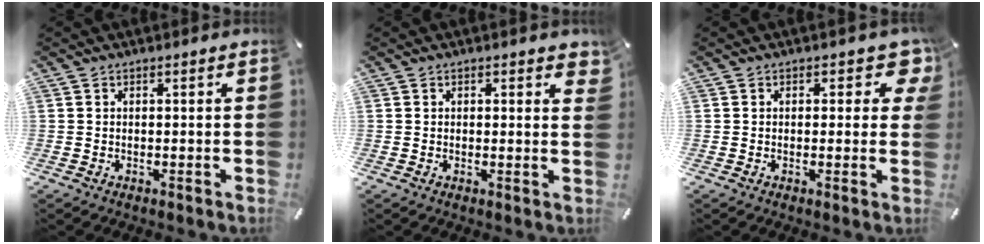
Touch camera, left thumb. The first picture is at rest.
{"total": 0.9, "force": [0.4, 0.5, 0.6], "torque": [-0.005, 0.000, 0.005]}
{"total": 5.0, "force": [2.2, 2.9, 3.5], "torque": [-0.026, -0.011, 0.029]}